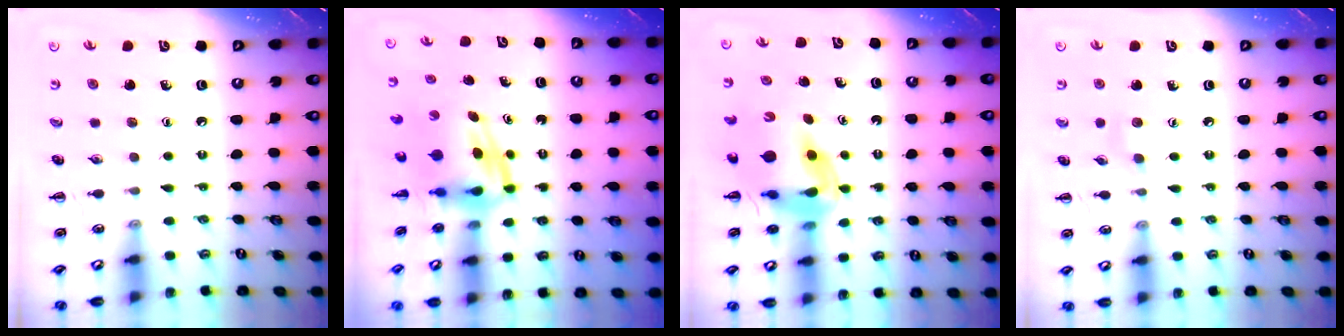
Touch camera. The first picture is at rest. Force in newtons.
{"total": 5.0, "press": 4.9, "slide": 0.9}
{"total": 9.5, "press": 9.0, "slide": 3.0}
{"total": 5.2, "press": 4.8, "slide": 2.0}